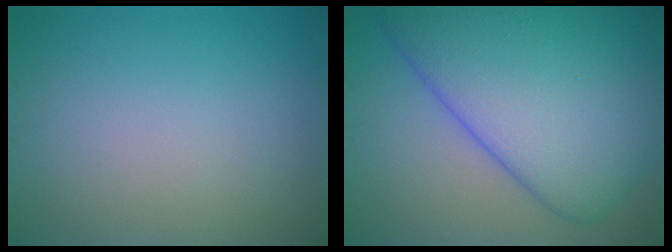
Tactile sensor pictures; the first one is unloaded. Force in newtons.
{"total": 14.2, "press": 14.2, "slide": 0.4}